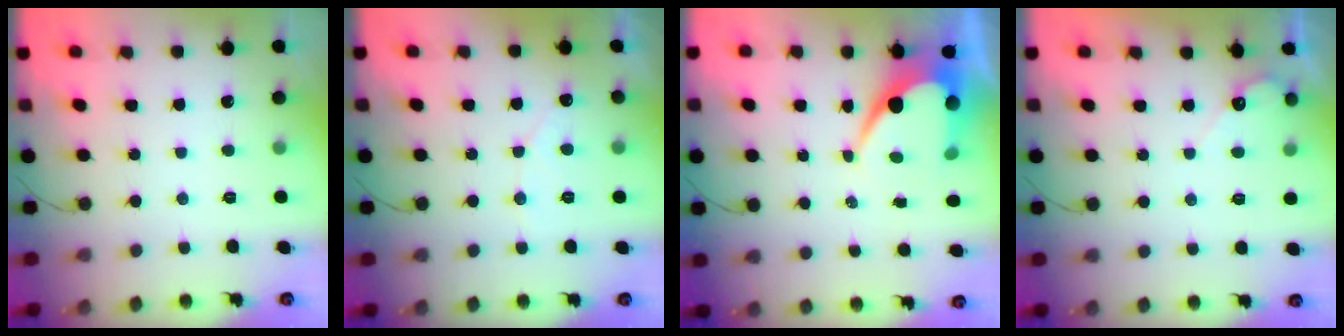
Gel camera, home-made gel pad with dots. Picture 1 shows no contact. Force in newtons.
{"total": 3.5, "press": 3.5, "slide": 0.2}
{"total": 10.2, "press": 10.2, "slide": 0.8}
{"total": 3.3, "press": 3.3, "slide": 0.2}